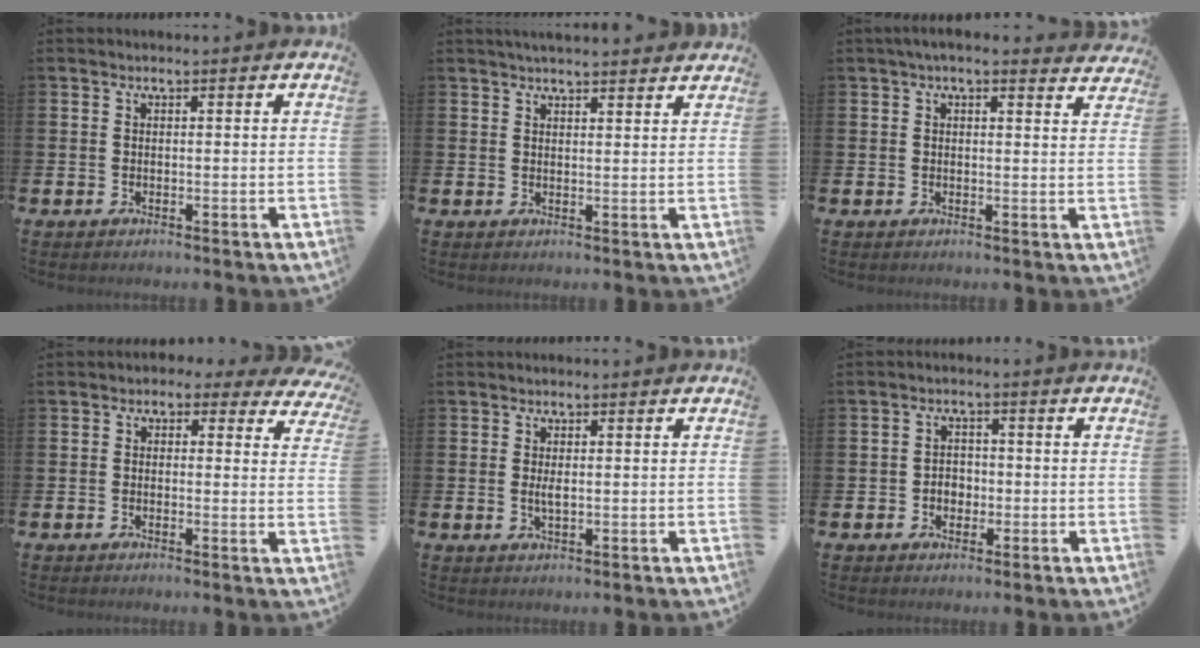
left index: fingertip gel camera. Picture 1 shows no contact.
{"total": 3.1, "force": [3.1, 0.1, 0.6], "torque": [-0.016, -0.011, 0.056]}
{"total": 2.8, "force": [2.7, 0.4, 0.9], "torque": [-0.023, -0.006, 0.048]}
{"total": 1.3, "force": [0.5, 1.2, 0.4], "torque": [-0.016, 0.000, 0.002]}
{"total": 1.6, "force": [0.2, 0.5, 1.5], "torque": [-0.025, 0.000, 0.001]}
{"total": 2.5, "force": [-0.6, 2.1, 1.2], "torque": [-0.016, 0.002, -0.017]}